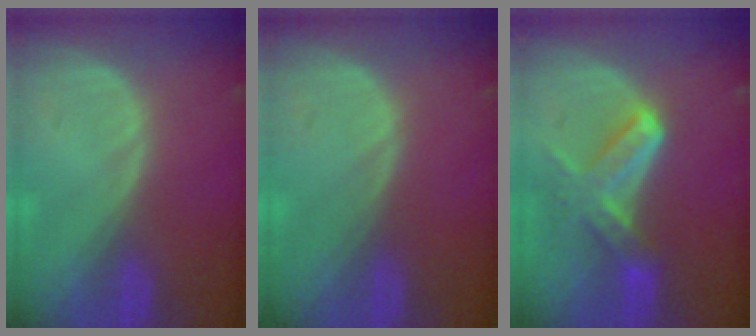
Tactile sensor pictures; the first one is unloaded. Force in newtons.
{"total": 0.0}
{"total": 6.4, "press": 6.4, "slide": 0.6}